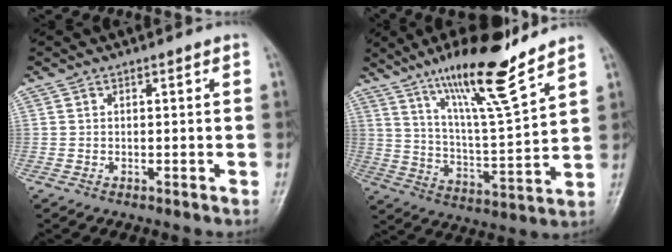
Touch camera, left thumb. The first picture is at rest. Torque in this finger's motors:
{"motor_torque": [0.73, 0.48, 1.36, -1.41, 0.10]}